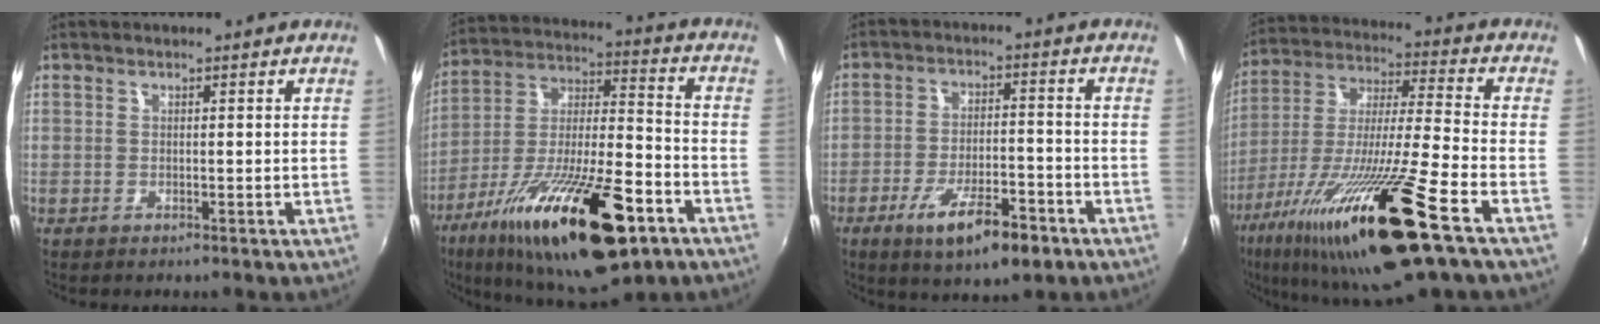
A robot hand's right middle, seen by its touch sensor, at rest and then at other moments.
{"total": 27.1, "force": [-14.1, 8.2, 21.7], "torque": [-0.375, -0.042, -0.229]}
{"total": 11.6, "force": [-6.7, 3.4, 8.9], "torque": [-0.169, -0.015, -0.105]}
{"total": 25.0, "force": [-13.8, 1.1, 20.8], "torque": [-0.391, -0.050, -0.247]}